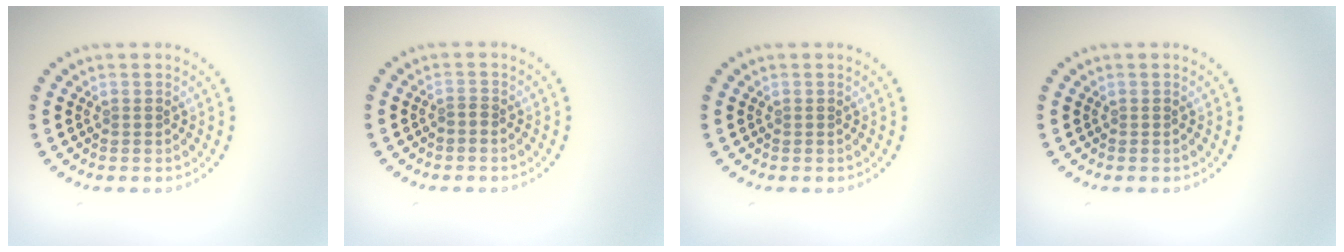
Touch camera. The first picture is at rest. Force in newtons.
{"total": 0.5, "press": 0.3, "slide": 0.4}
{"total": 0.0}
{"total": 0.0}